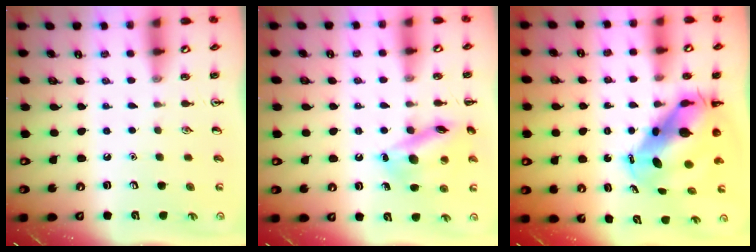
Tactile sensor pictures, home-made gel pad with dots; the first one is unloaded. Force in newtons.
{"total": 15.0, "press": 14.9, "slide": 1.4}
{"total": 9.7, "press": 9.3, "slide": 2.8}